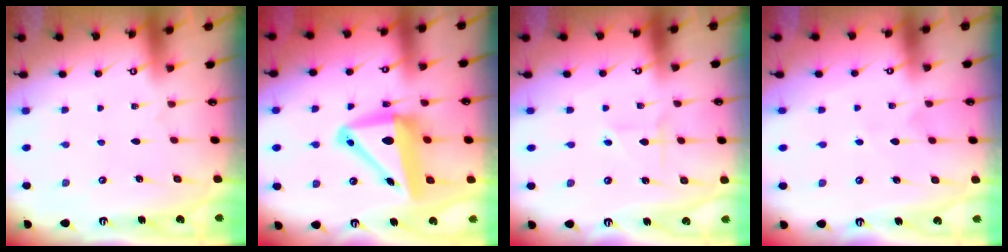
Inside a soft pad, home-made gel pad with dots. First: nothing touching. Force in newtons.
{"total": 14.0, "press": 13.7, "slide": 2.8}
{"total": 1.8, "press": 1.8, "slide": 0.2}
{"total": 3.3, "press": 3.2, "slide": 0.4}